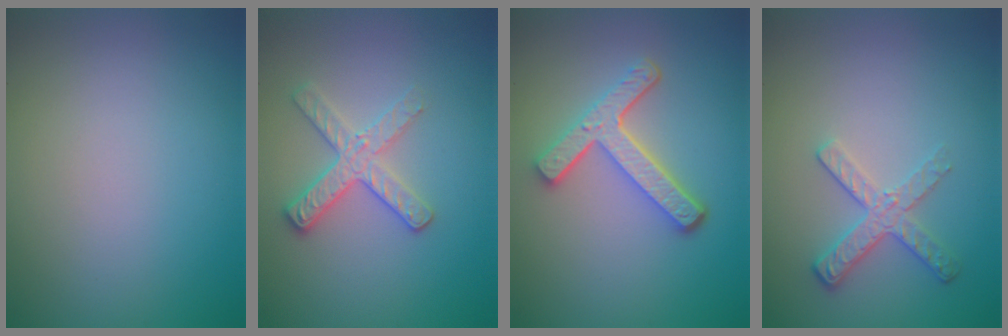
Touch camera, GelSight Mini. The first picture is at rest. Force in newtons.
{"total": 2.7, "press": 2.6, "slide": 0.9}
{"total": 4.5, "press": 3.4, "slide": 3.0}
{"total": 2.6, "press": 2.4, "slide": 1.2}